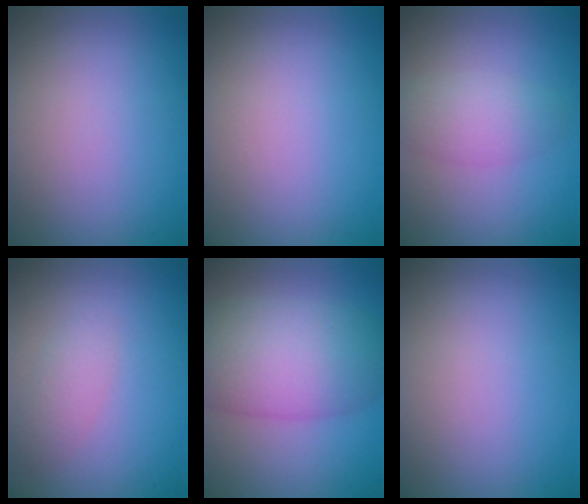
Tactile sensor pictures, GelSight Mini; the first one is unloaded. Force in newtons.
{"total": 0.0}
{"total": 2.7, "press": 2.7, "slide": 0.1}
{"total": 1.6, "press": 1.6, "slide": 0.1}
{"total": 8.1, "press": 8.1, "slide": 0.4}
{"total": 0.0}